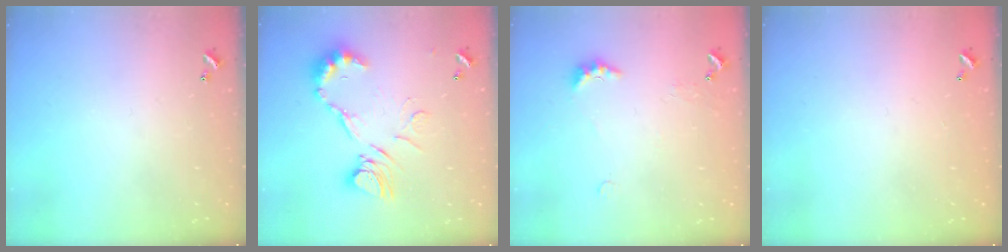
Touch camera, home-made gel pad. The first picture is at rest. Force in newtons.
{"total": 13.6, "press": 13.6, "slide": 1.2}
{"total": 3.2, "press": 3.1, "slide": 0.8}
{"total": 2.8, "press": 2.8, "slide": 0.1}